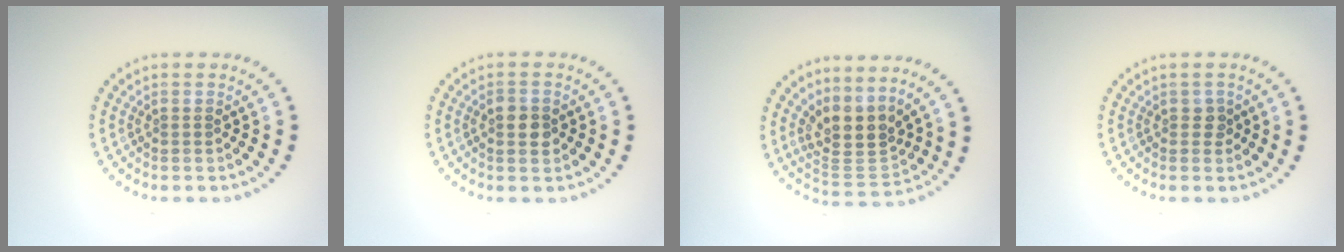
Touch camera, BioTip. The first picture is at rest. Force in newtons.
{"total": 2.4, "press": 2.4, "slide": 0.1}
{"total": 4.0, "press": 3.3, "slide": 2.3}
{"total": 1.0, "press": 0.9, "slide": 0.3}